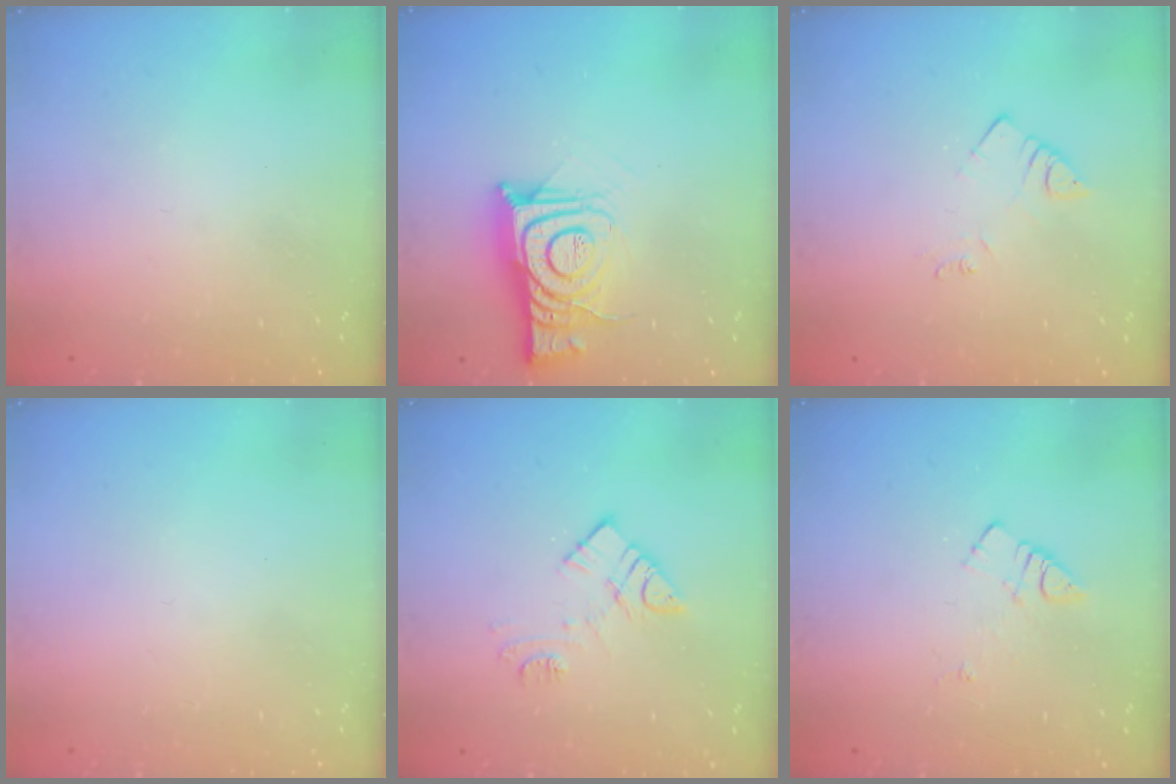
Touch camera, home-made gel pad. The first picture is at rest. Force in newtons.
{"total": 12.1, "press": 12.0, "slide": 1.2}
{"total": 2.6, "press": 2.6, "slide": 0.3}
{"total": 1.6, "press": 1.5, "slide": 0.1}
{"total": 10.3, "press": 10.3, "slide": 0.5}
{"total": 5.9, "press": 5.8, "slide": 0.7}